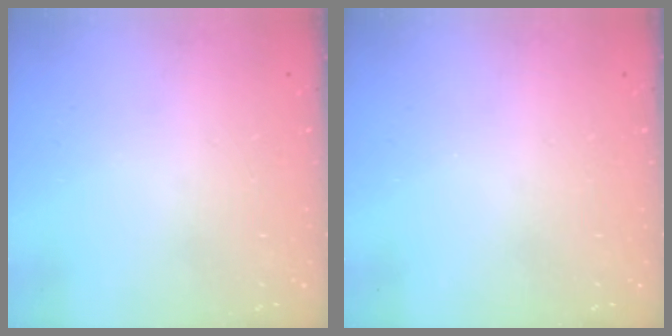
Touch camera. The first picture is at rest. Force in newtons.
{"total": 0.0}